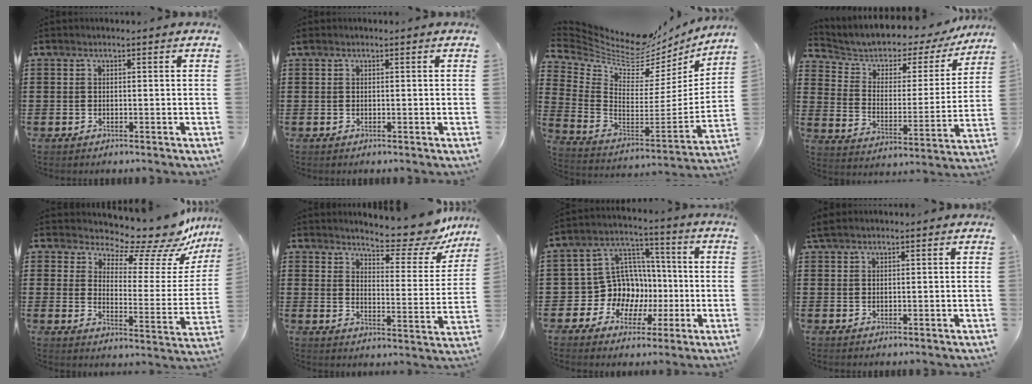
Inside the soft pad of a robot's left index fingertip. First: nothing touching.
{"total": 0.0}
{"total": 6.2, "force": [5.5, 2.2, 1.7], "torque": [-0.072, -0.058, 0.094]}
{"total": 4.0, "force": [2.7, 2.6, 1.4], "torque": [-0.050, -0.021, 0.039]}
{"total": 10.0, "force": [8.9, 2.3, 4.0], "torque": [-0.075, -0.073, 0.148]}
{"total": 8.2, "force": [7.6, 0.6, 2.8], "torque": [-0.047, -0.063, 0.129]}
{"total": 10.7, "force": [-1.2, 10.1, 3.4], "torque": [-0.105, 0.001, -0.012]}
{"total": 1.6, "force": [1.3, 0.4, 0.9], "torque": [-0.020, 0.004, 0.025]}